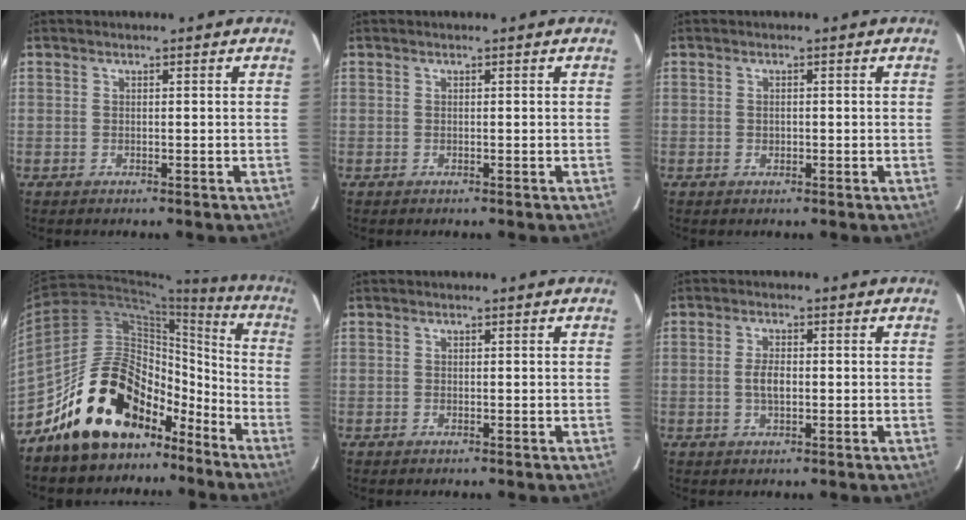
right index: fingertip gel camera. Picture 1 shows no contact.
{"total": 0.0}
{"total": 0.9, "force": [-0.1, 0.8, 0.3], "torque": [-0.003, 0.001, -0.001]}
{"total": 20.2, "force": [-14.4, 11.2, 8.6], "torque": [-0.158, 0.047, -0.225]}
{"total": 0.0}
{"total": 3.0, "force": [-0.5, 1.4, 2.7], "torque": [-0.053, 0.001, -0.008]}